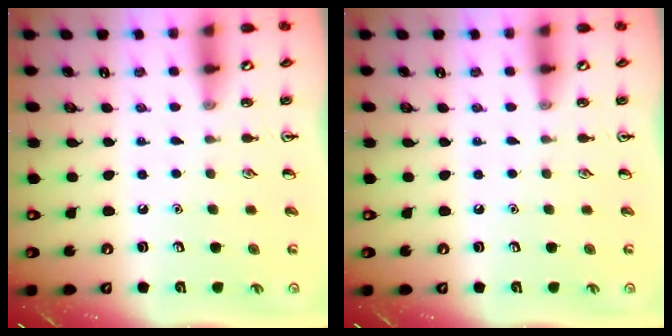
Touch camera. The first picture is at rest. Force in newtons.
{"total": 0.0}